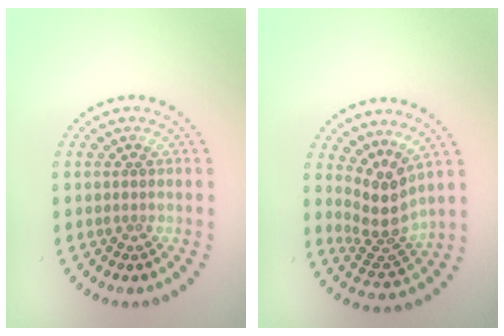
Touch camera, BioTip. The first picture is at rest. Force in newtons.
{"total": 3.6, "press": 2.7, "slide": 2.4}